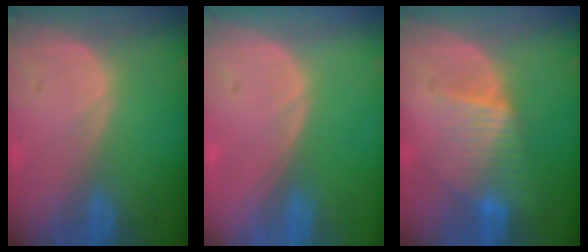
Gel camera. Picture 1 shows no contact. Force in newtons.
{"total": 0.0}
{"total": 5.4, "press": 5.3, "slide": 0.5}